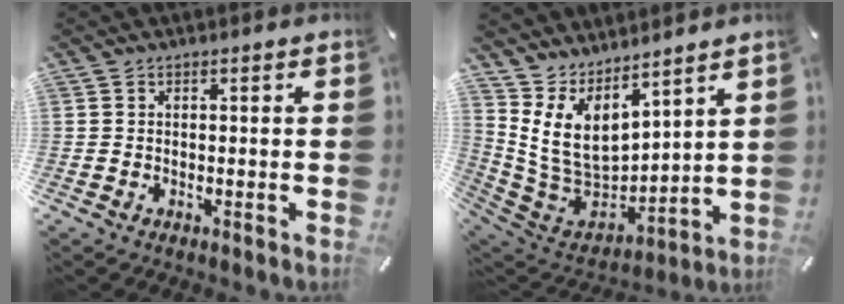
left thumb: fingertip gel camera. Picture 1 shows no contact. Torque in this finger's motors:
{"motor_torque": [2.33, 0.87, 1.36, -1.41, 0.26]}